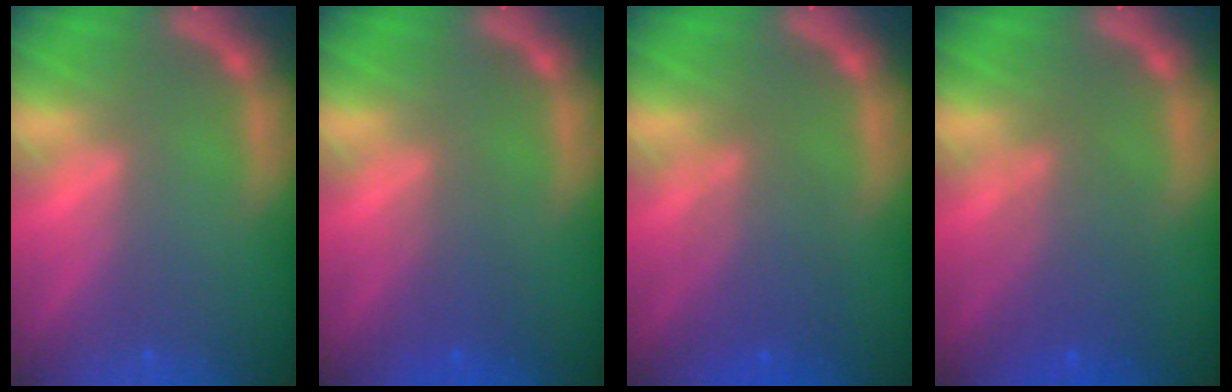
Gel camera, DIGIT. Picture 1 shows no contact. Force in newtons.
{"total": 2.5}
{"total": 4.6}
{"total": 4.6}